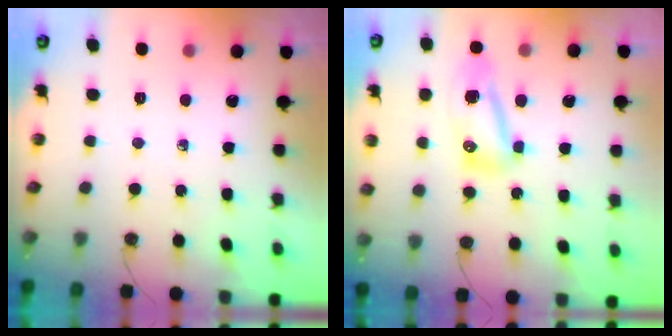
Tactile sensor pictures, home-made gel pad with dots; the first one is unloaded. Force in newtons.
{"total": 17.5, "press": 12.1, "slide": 12.6}